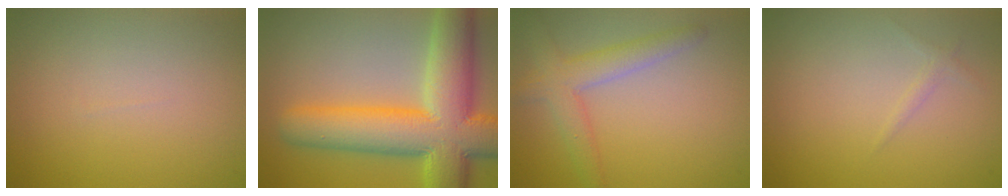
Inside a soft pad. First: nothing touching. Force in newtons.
{"total": 12.5, "press": 12.5, "slide": 0.5}
{"total": 3.5, "press": 3.5, "slide": 0.2}
{"total": 0.6, "press": 0.6, "slide": 0.1}